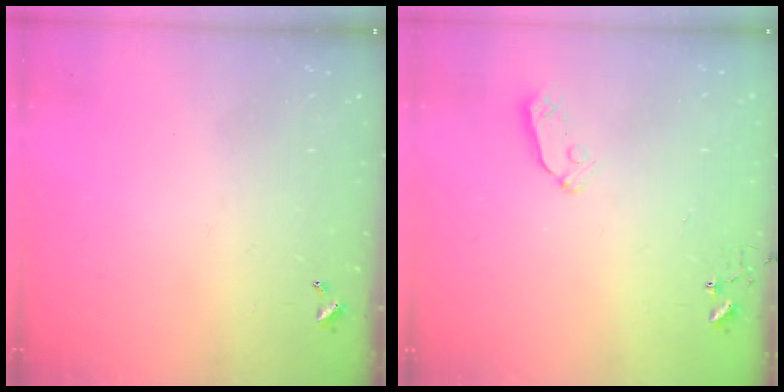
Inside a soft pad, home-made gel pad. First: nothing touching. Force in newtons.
{"total": 5.0, "press": 4.9, "slide": 1.1}